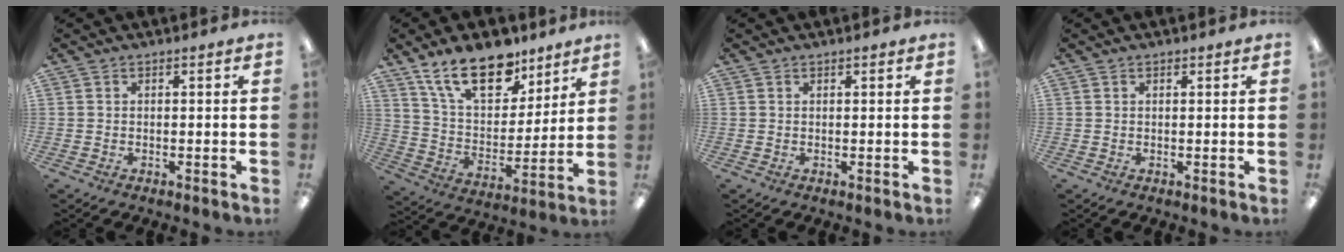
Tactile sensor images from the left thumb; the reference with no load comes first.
{"total": 19.1, "force": [13.3, 9.4, 10.1], "torque": [-0.176, -0.064, 0.237]}
{"total": 0.7, "force": [0.5, 0.4, 0.2], "torque": [-0.004, 0.001, 0.010]}
{"total": 0.7, "force": [0.6, 0.3, 0.2], "torque": [0.003, -0.003, 0.009]}